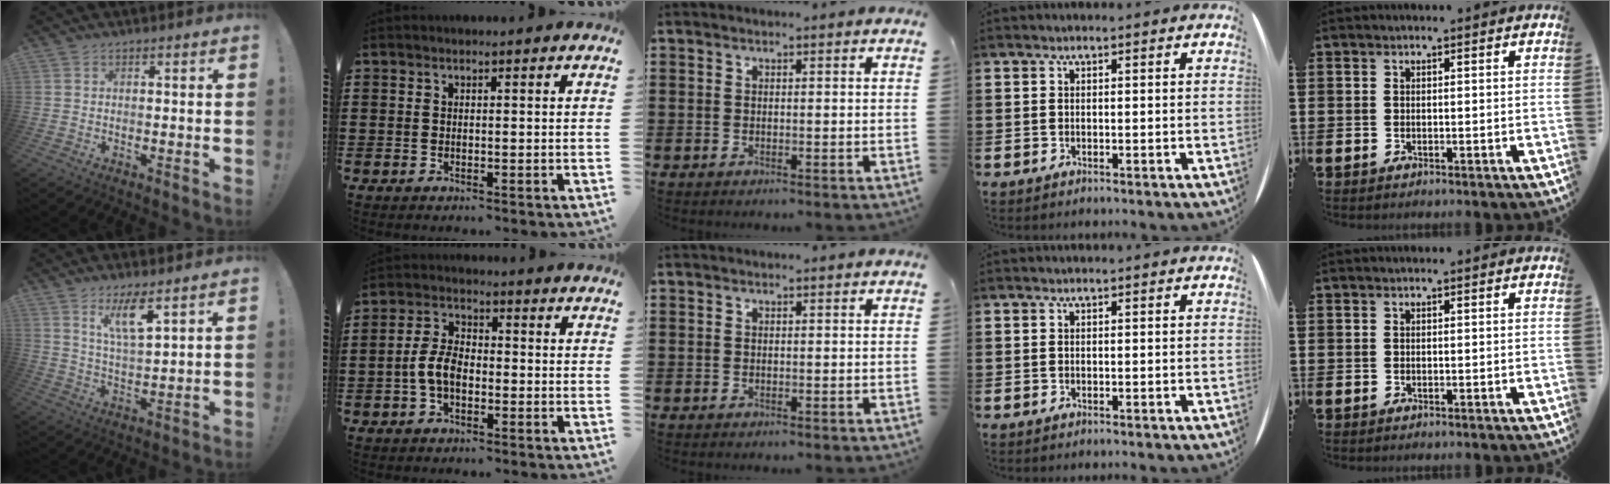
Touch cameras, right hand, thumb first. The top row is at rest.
{"thumb": {"total": 9.7, "force": [6.3, 2.0, 7.1], "torque": [-0.122, -0.029, 0.107]}, "index": {"total": 5.6, "force": [-1.6, 3.1, 4.3], "torque": [-0.104, 0.000, -0.036]}}